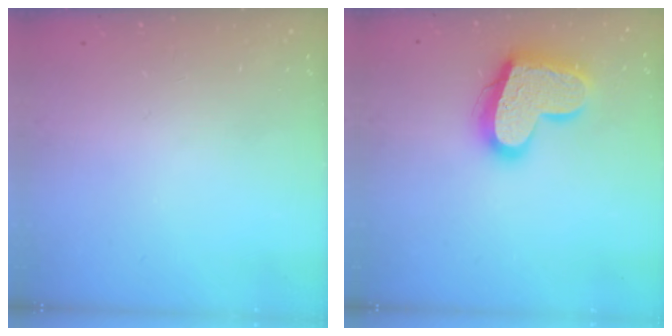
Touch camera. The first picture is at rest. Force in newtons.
{"total": 18.2, "press": 18.2, "slide": 1.6}